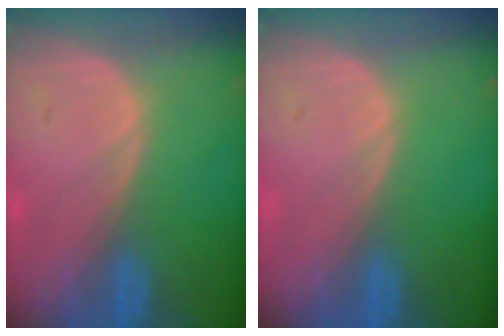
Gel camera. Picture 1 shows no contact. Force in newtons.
{"total": 0.0}